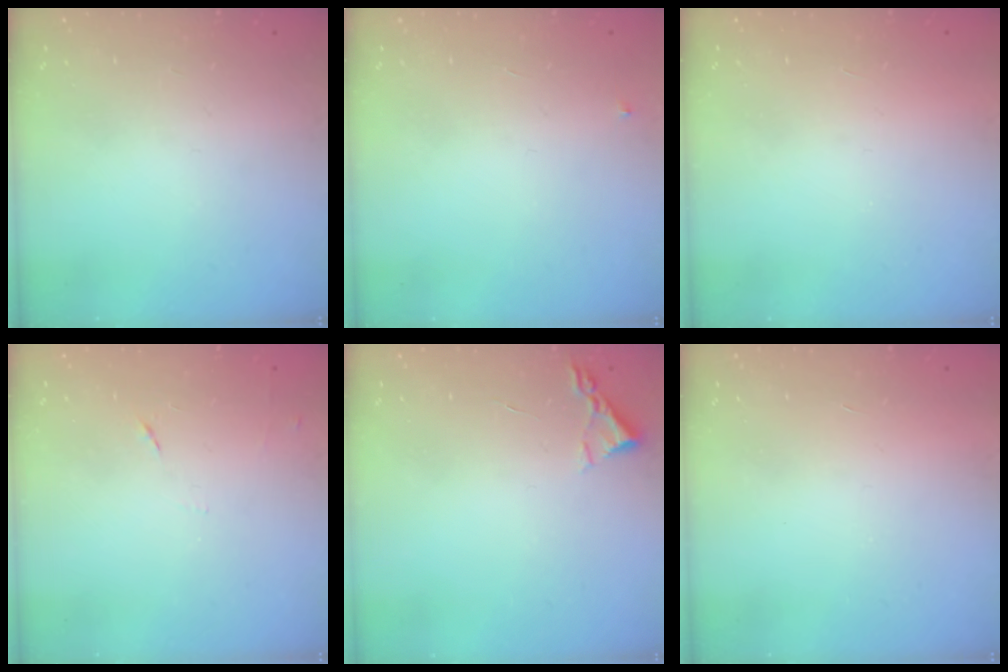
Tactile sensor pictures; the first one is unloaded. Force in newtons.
{"total": 3.0, "press": 2.9, "slide": 0.4}
{"total": 1.5, "press": 1.5, "slide": 0.1}
{"total": 4.3, "press": 4.3, "slide": 0.6}
{"total": 2.2, "press": 2.2, "slide": 0.3}
{"total": 1.7, "press": 1.7, "slide": 0.1}